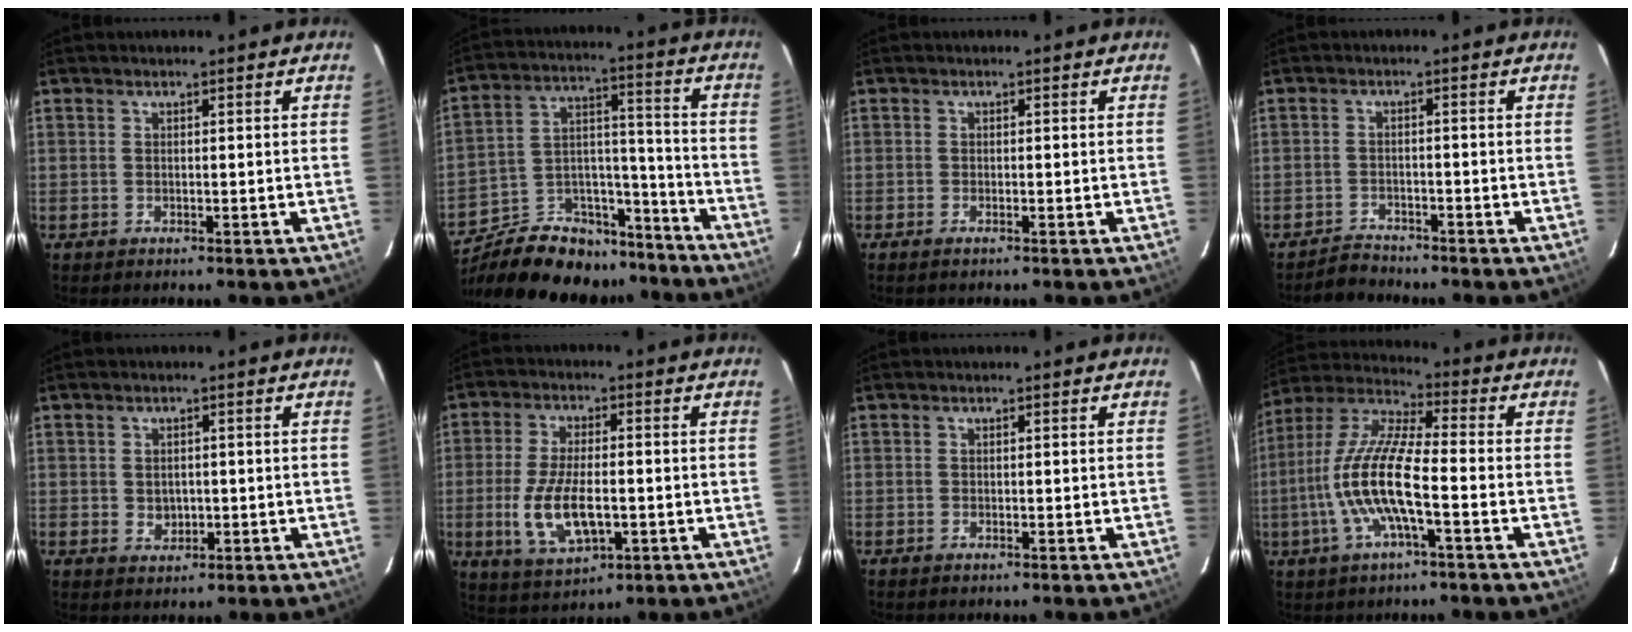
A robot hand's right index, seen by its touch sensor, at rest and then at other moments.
{"total": 23.1, "force": [-18.6, 10.5, 8.8], "torque": [-0.176, 0.058, -0.266]}
{"total": 0.8, "force": [-0.6, 0.0, 0.5], "torque": [-0.011, 0.000, -0.013]}
{"total": 3.1, "force": [-2.9, 0.8, -0.2], "torque": [-0.003, 0.007, -0.054]}
{"total": 2.8, "force": [-0.4, 2.4, 1.4], "torque": [-0.024, 0.001, -0.002]}
{"total": 11.5, "force": [-2.6, 5.1, 10.0], "torque": [-0.206, -0.012, -0.041]}
{"total": 0.0}
{"total": 13.8, "force": [-3.8, 2.5, 13.0], "torque": [-0.266, 0.000, -0.079]}